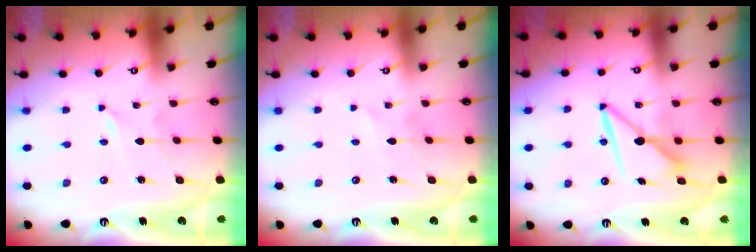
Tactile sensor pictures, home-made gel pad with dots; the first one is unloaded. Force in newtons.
{"total": 2.7, "press": 2.7, "slide": 0.3}
{"total": 8.3, "press": 8.3, "slide": 0.7}